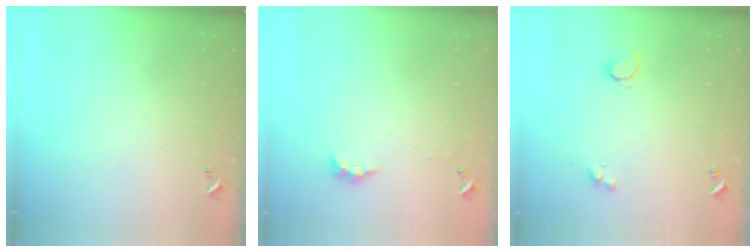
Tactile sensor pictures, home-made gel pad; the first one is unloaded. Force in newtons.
{"total": 3.0, "press": 2.9, "slide": 0.7}
{"total": 2.1, "press": 2.0, "slide": 0.4}